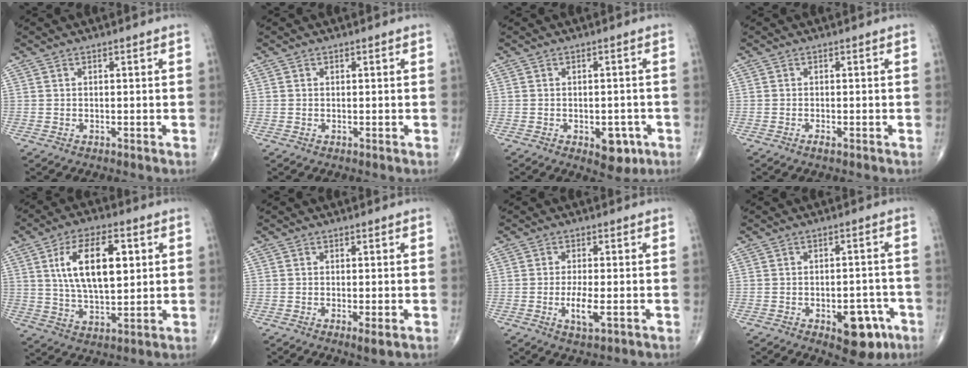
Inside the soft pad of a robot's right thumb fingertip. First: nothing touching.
{"total": 0.0}
{"total": 5.4, "force": [-2.2, 3.0, 3.8], "torque": [-0.024, 0.008, -0.019]}
{"total": 0.7, "force": [-0.4, 0.1, 0.5], "torque": [-0.008, 0.000, -0.009]}
{"total": 14.6, "force": [3.7, 7.0, 12.3], "torque": [-0.199, -0.007, 0.070]}
{"total": 2.4, "force": [-0.7, 0.5, 2.2], "torque": [-0.042, -0.010, -0.013]}
{"total": 4.6, "force": [-1.2, 1.3, 4.3], "torque": [-0.083, -0.008, -0.020]}
{"total": 9.5, "force": [-4.3, 4.9, 6.8], "torque": [-0.057, 0.026, -0.046]}